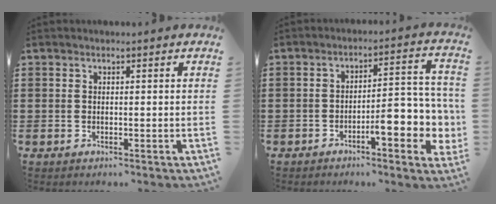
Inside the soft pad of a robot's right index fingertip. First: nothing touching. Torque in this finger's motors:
{"motor_torque": [2.14, 0.00, 0.43, 0.14]}